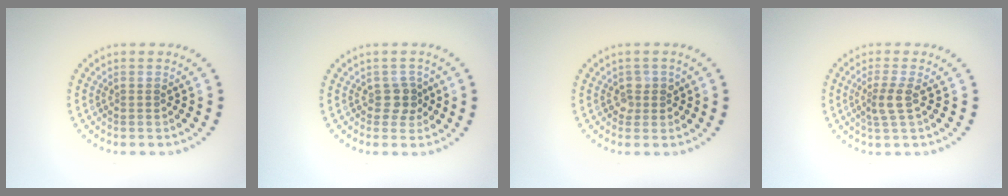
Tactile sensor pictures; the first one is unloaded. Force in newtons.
{"total": 1.8, "press": 1.5, "slide": 0.9}
{"total": 1.4, "press": 1.2, "slide": 0.7}
{"total": 2.0, "press": 1.5, "slide": 1.3}